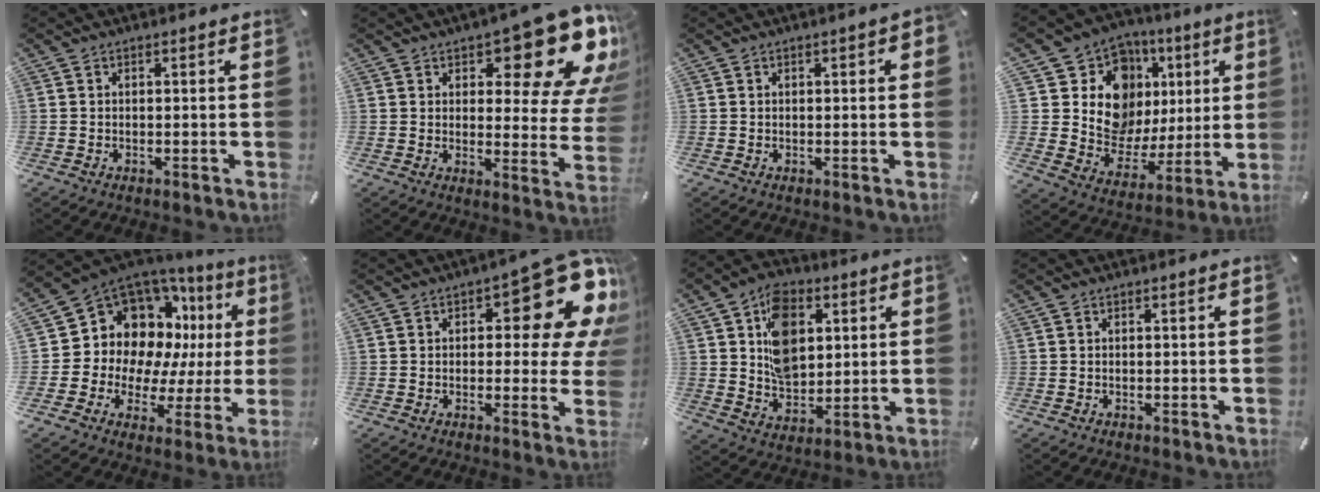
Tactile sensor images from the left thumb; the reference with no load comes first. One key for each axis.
{"total": 17.8, "fx": 10.8, "fy": 7.2, "fz": 12.3, "tx": -0.144, "ty": -0.085, "tz": 0.175}
{"total": 1.3, "fx": 0.4, "fy": 0.5, "fz": 1.2, "tx": -0.023, "ty": 0.005, "tz": 0.006}
{"total": 13.9, "fx": 4.6, "fy": 12.2, "fz": 4.9, "tx": -0.067, "ty": -0.055, "tz": 0.101}
{"total": 13.5, "fx": 6.6, "fy": 10.6, "fz": 5.2, "tx": -0.081, "ty": -0.083, "tz": 0.134}
{"total": 16.8, "fx": 7.6, "fy": 6.9, "fz": 13.3, "tx": -0.161, "ty": -0.057, "tz": 0.123}
{"total": 13.2, "fx": 4.0, "fy": 9.9, "fz": 7.7, "tx": -0.126, "ty": 0.003, "tz": 0.079}
{"total": 0.0}